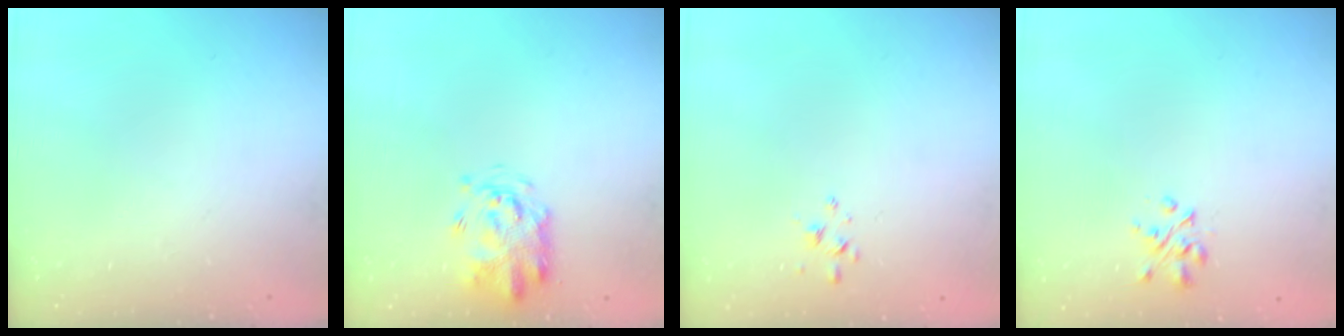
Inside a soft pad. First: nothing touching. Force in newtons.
{"total": 3.2, "press": 3.2, "slide": 0.8}
{"total": 1.7, "press": 1.7, "slide": 0.3}
{"total": 2.9, "press": 2.9, "slide": 0.4}